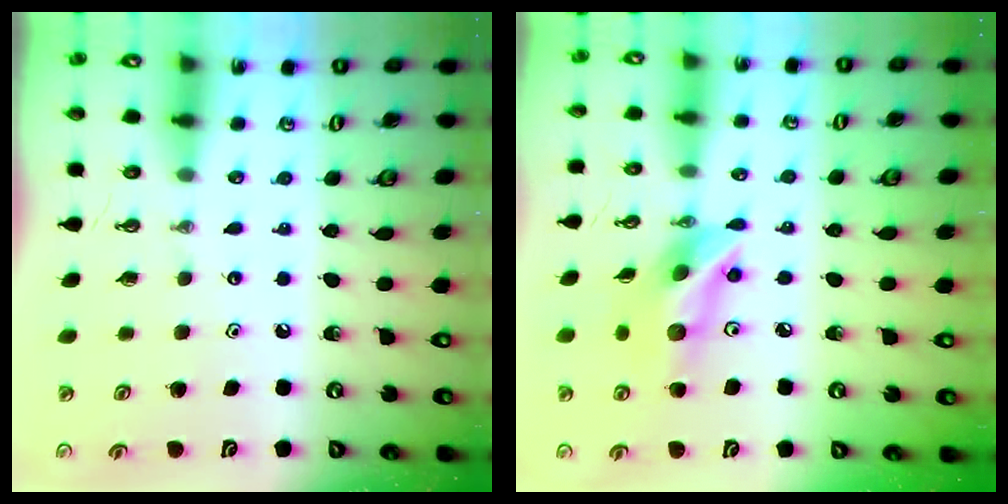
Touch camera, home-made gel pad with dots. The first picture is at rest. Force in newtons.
{"total": 14.6, "press": 14.2, "slide": 3.4}